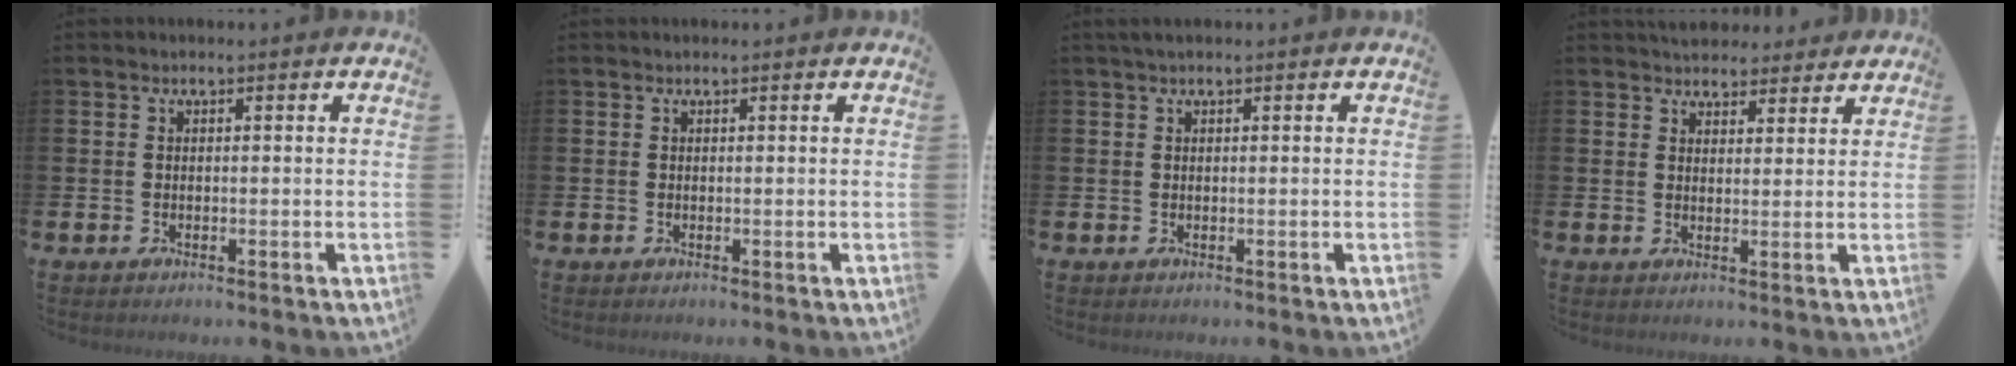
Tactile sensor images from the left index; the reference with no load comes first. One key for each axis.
{"total": 0.0}
{"total": 0.8, "fx": 0.6, "fy": 0.1, "fz": 0.5, "tx": -0.004, "ty": 0.000, "tz": 0.009}
{"total": 4.1, "fx": 3.9, "fy": 1.4, "fz": -0.2, "tx": 0.006, "ty": -0.024, "tz": 0.069}